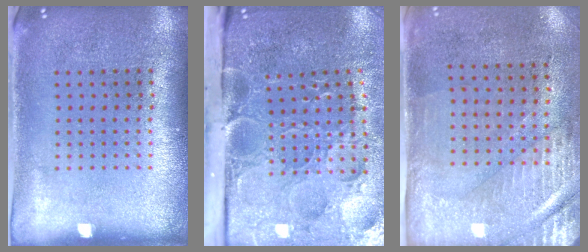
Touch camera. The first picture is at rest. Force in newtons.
{"total": 5.3, "press": 4.0, "slide": 3.4}
{"total": 2.9, "press": 2.5, "slide": 1.5}